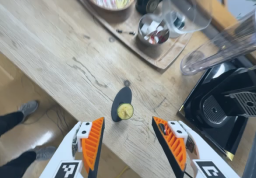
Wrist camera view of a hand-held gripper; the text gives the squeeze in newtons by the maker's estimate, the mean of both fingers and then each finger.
{"total": 0.5, "left": 0.3, "right": 0.7}